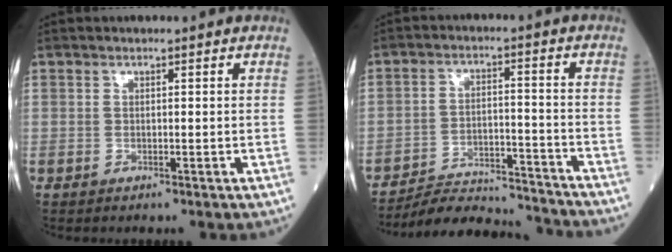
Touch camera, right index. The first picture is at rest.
{"total": 13.1, "force": [-13.0, 0.8, 1.5], "torque": [-0.014, 0.016, -0.197]}